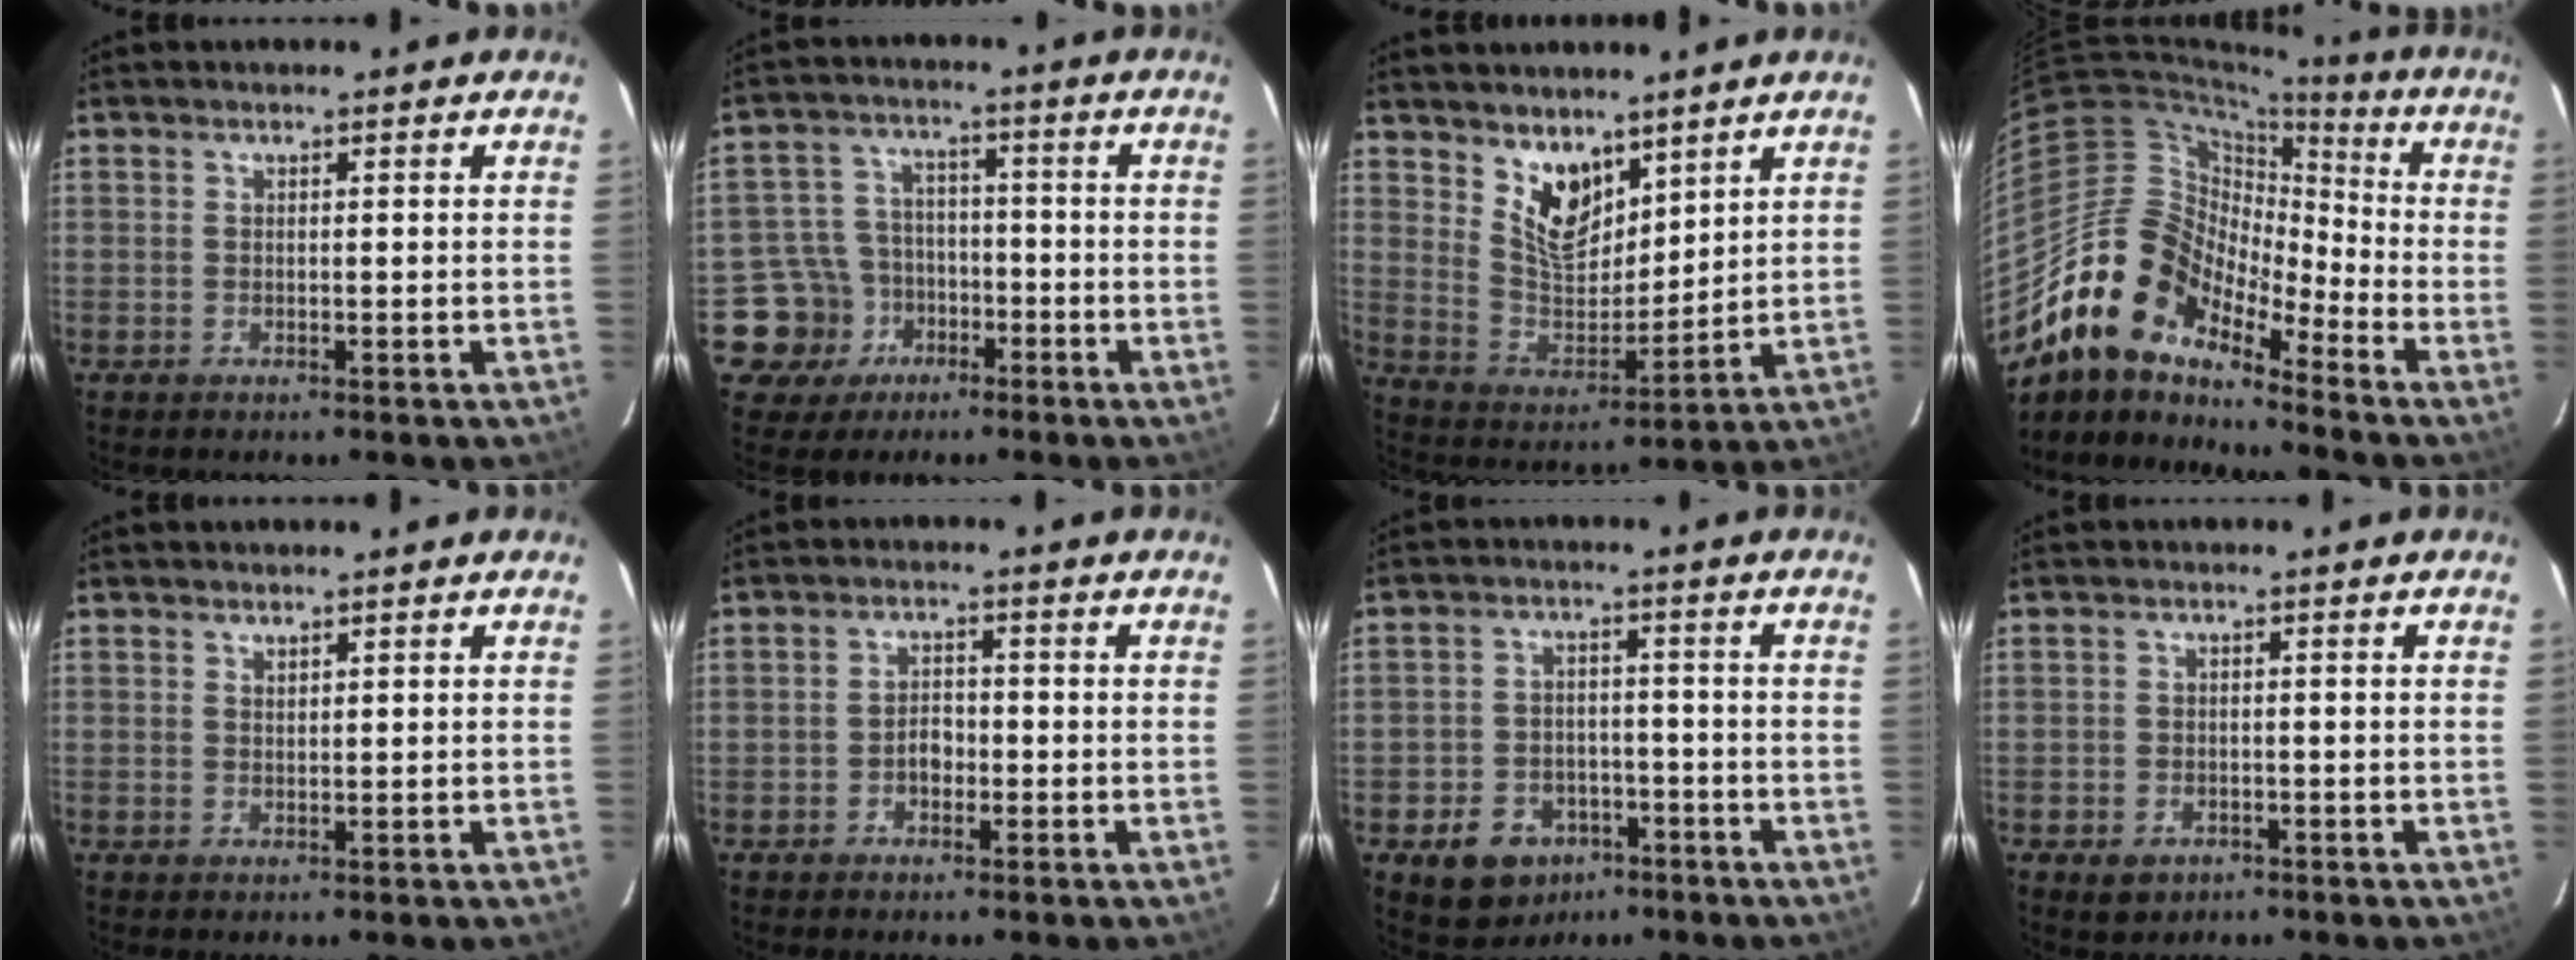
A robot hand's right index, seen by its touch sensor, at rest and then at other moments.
{"total": 9.2, "force": [-4.4, 8.1, 0.7], "torque": [-0.044, 0.030, -0.063]}
{"total": 9.9, "force": [6.6, 5.1, 5.2], "torque": [-0.088, -0.006, 0.134]}
{"total": 15.9, "force": [-12.5, 6.4, 7.3], "torque": [-0.126, 0.008, -0.250]}
{"total": 0.7, "force": [0.7, 0.2, 0.2], "torque": [-0.002, 0.001, 0.013]}
{"total": 2.9, "force": [-1.1, 2.1, 1.6], "torque": [-0.029, 0.009, -0.017]}
{"total": 10.6, "force": [-6.0, 7.8, 4.0], "torque": [-0.101, 0.020, -0.072]}
{"total": 3.7, "force": [-2.0, 2.9, 1.4], "torque": [-0.037, 0.000, -0.025]}